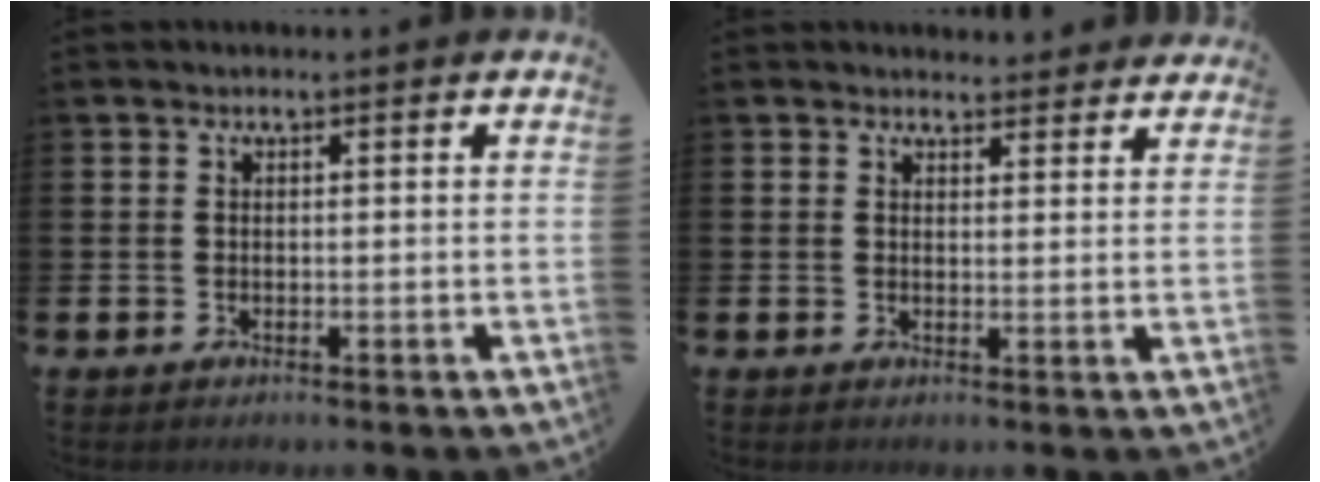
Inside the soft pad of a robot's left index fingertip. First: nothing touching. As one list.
[{"total": 2.9, "force": [2.8, 0.7, -0.2], "torque": [0.008, -0.017, 0.049]}]